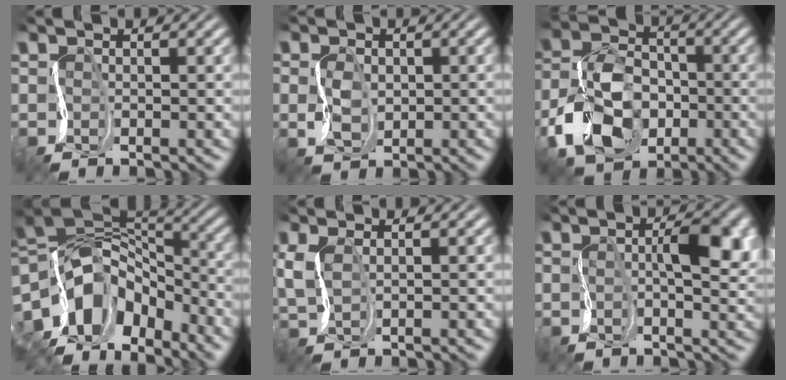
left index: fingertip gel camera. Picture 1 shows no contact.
{"total": 1.2, "force": [0.4, 1.1, 0.2], "torque": [-0.026, 0.007, 0.009]}
{"total": 7.4, "force": [-3.1, 5.6, 3.8], "torque": [-0.101, 0.008, -0.074]}
{"total": 11.5, "force": [-4.5, 7.7, 7.2], "torque": [-0.155, 0.009, -0.070]}
{"total": 1.5, "force": [1.3, 0.3, 0.8], "torque": [-0.027, 0.015, 0.020]}
{"total": 5.0, "force": [0.9, 1.6, 4.6], "torque": [-0.080, 0.010, 0.010]}